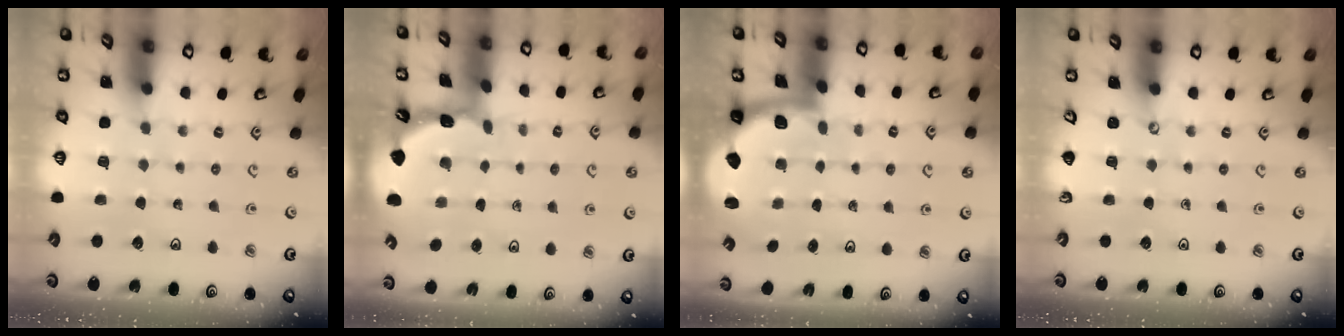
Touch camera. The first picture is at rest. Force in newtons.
{"total": 1.8, "press": 1.8, "slide": 0.1}
{"total": 2.0, "press": 1.9, "slide": 0.5}
{"total": 0.0}